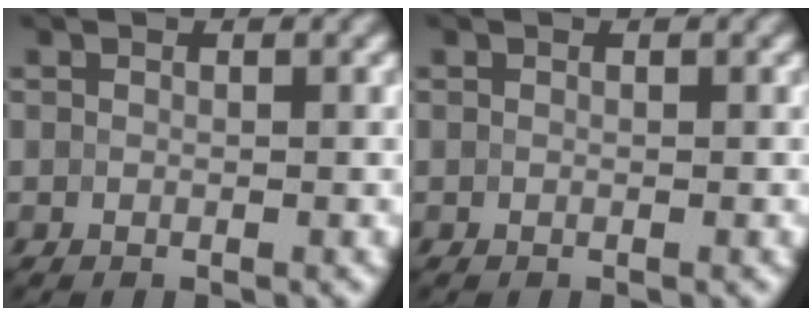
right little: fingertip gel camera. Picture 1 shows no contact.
{"total": 0.0}